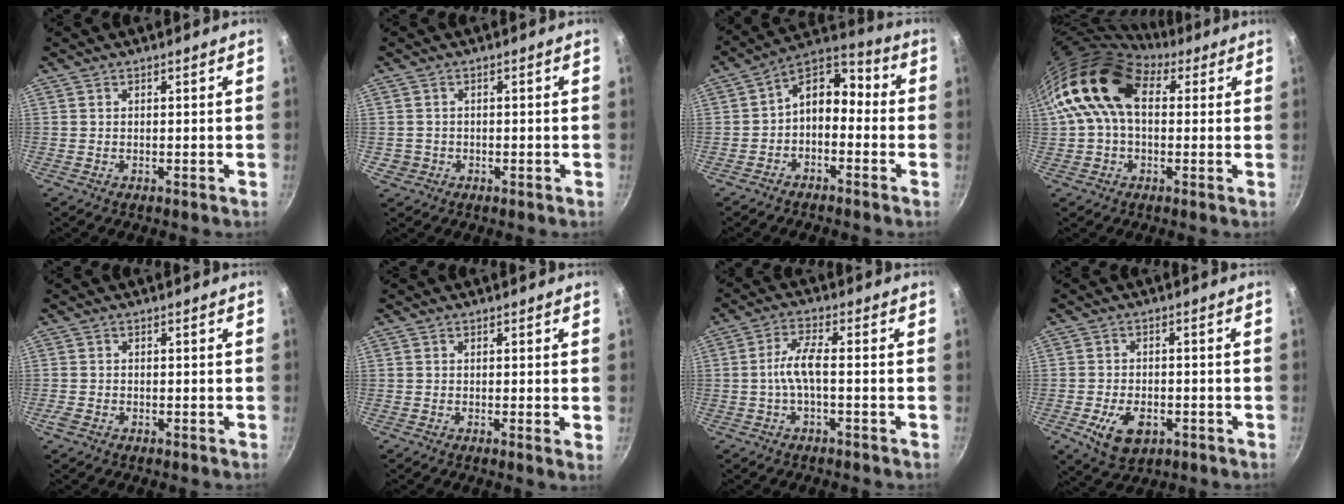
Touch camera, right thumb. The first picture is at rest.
{"total": 1.9, "force": [-0.5, 1.8, 0.5], "torque": [-0.004, 0.007, -0.002]}
{"total": 9.3, "force": [-1.7, 6.4, 6.6], "torque": [-0.082, 0.061, -0.044]}
{"total": 17.0, "force": [3.5, 11.6, 11.8], "torque": [-0.217, 0.028, 0.045]}
{"total": 1.4, "force": [-0.8, 0.9, 0.6], "torque": [-0.015, 0.000, -0.016]}
{"total": 1.3, "force": [0.2, 0.1, 1.3], "torque": [-0.018, -0.007, -0.002]}
{"total": 5.1, "force": [-1.2, 1.3, 4.8], "torque": [-0.108, 0.022, -0.029]}
{"total": 8.1, "force": [-3.0, 5.0, 5.6], "torque": [-0.091, 0.006, -0.043]}